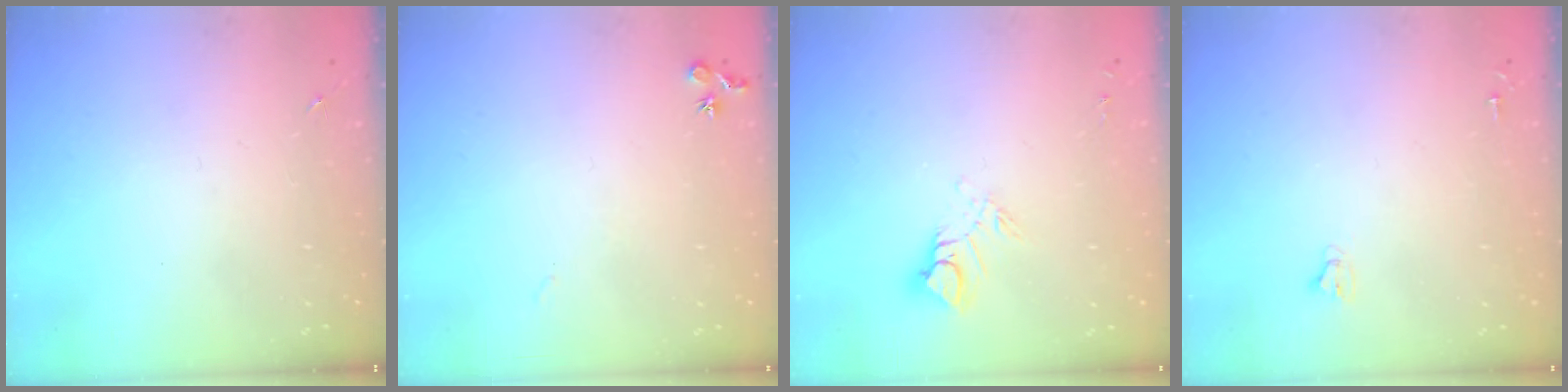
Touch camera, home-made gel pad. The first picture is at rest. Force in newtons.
{"total": 6.6, "press": 6.6, "slide": 0.6}
{"total": 8.6, "press": 8.6, "slide": 0.9}
{"total": 2.0, "press": 2.0, "slide": 0.2}